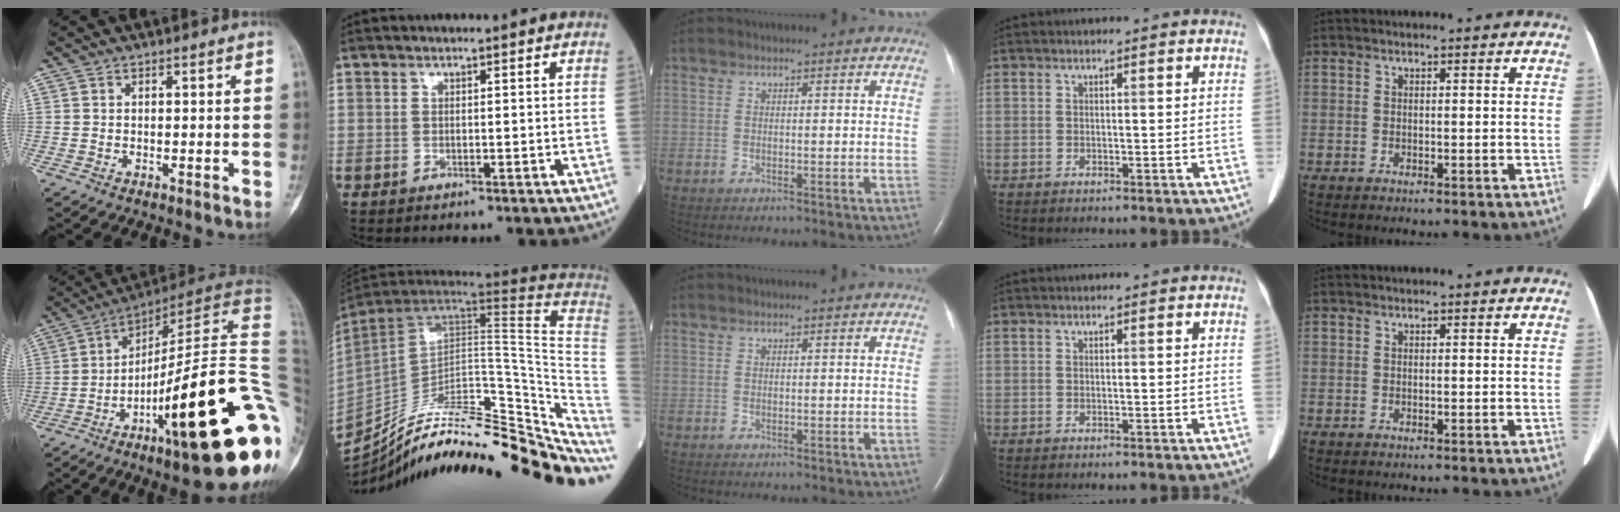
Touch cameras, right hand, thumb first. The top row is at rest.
{"thumb": {"total": 29.7, "force": [-8.3, 4.1, 28.2], "torque": [-0.324, 0.031, -0.130]}, "index": {"total": 32.4, "force": [-27.4, 6.3, 15.9], "torque": [-0.187, -0.015, -0.388]}}